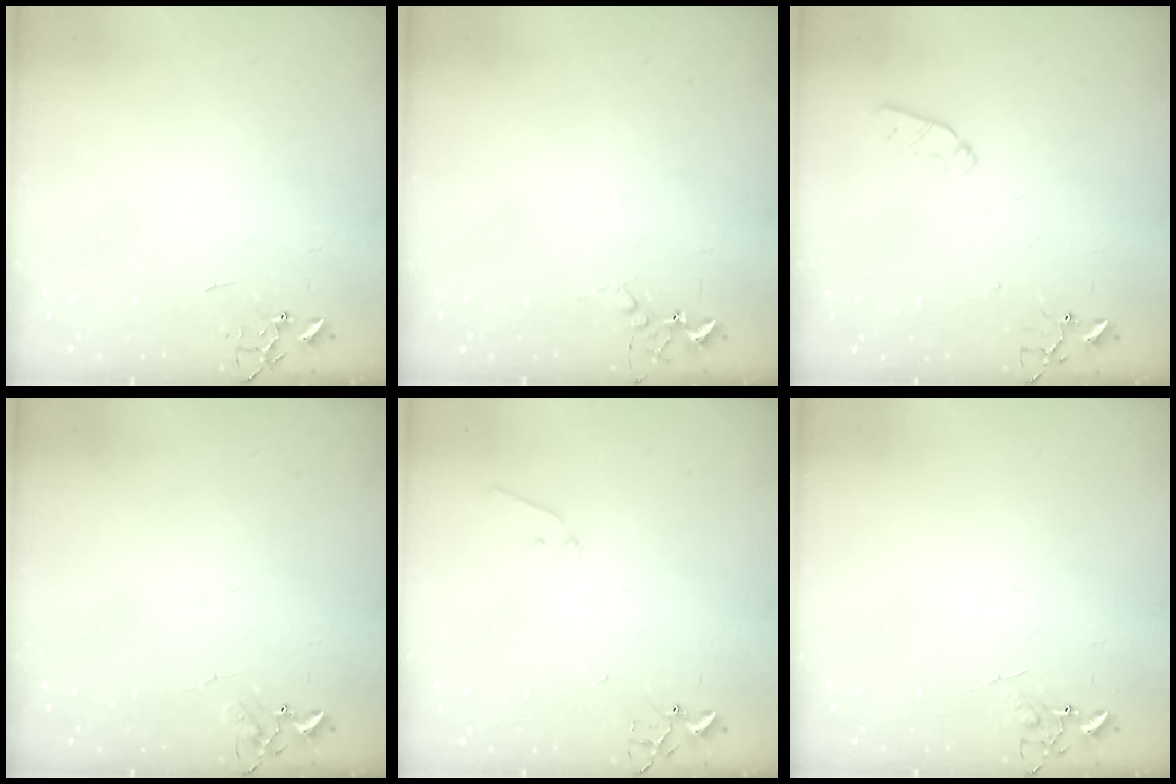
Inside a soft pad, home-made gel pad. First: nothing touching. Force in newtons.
{"total": 5.2, "press": 5.1, "slide": 0.9}
{"total": 5.9, "press": 5.8, "slide": 0.8}
{"total": 4.5, "press": 4.5, "slide": 0.5}
{"total": 6.3, "press": 6.3, "slide": 0.7}
{"total": 5.2, "press": 5.2, "slide": 0.6}